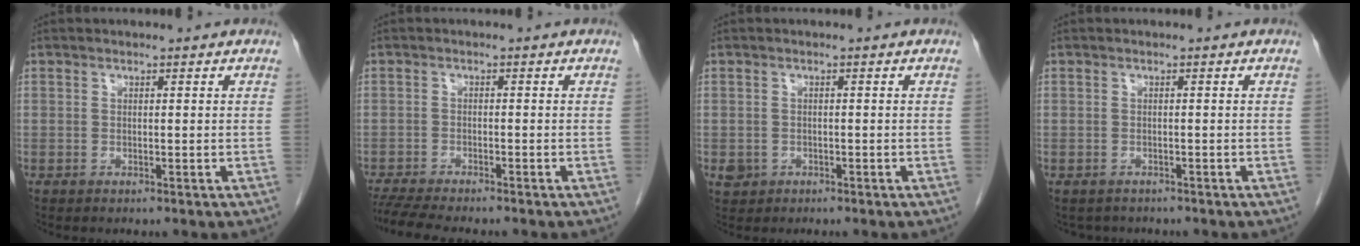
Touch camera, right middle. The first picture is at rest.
{"total": 8.5, "force": [-7.4, 0.8, 4.0], "torque": [-0.063, -0.014, -0.116]}
{"total": 1.6, "force": [-0.7, 1.4, 0.4], "torque": [-0.009, 0.004, -0.007]}
{"total": 1.9, "force": [-1.7, 0.9, -0.2], "torque": [-0.003, -0.001, -0.024]}